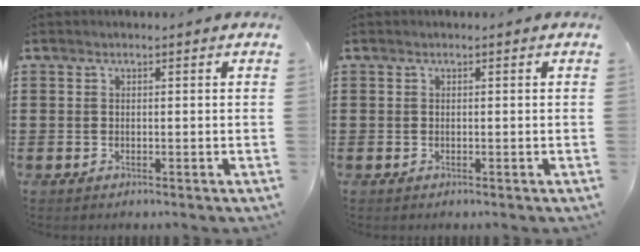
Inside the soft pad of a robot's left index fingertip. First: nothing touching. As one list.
[{"total": 0.0}]